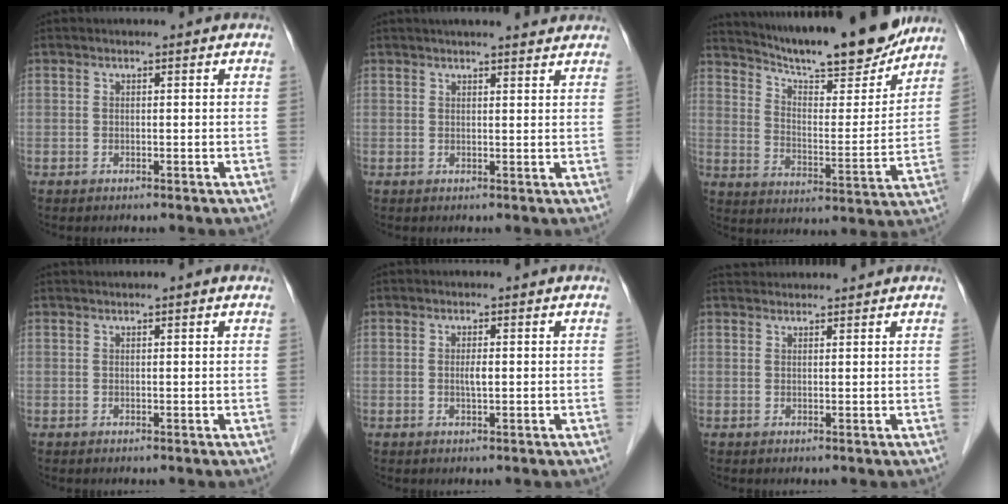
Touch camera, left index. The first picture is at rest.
{"total": 9.3, "force": [8.4, 1.4, 3.8], "torque": [-0.047, 0.017, 0.094]}
{"total": 21.1, "force": [18.8, 2.7, 9.2], "torque": [-0.148, -0.020, 0.269]}
{"total": 1.7, "force": [1.4, 0.1, 0.9], "torque": [-0.011, 0.020, 0.022]}
{"total": 1.2, "force": [0.0, 0.2, 1.2], "torque": [-0.023, -0.003, -0.001]}
{"total": 4.1, "force": [4.0, 0.5, 0.4], "torque": [-0.010, 0.035, 0.062]}